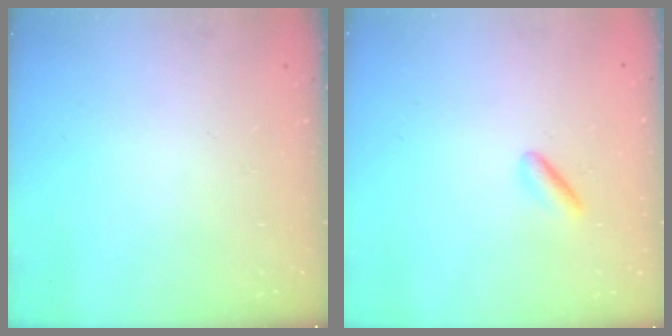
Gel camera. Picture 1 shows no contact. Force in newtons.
{"total": 3.3, "press": 3.1, "slide": 1.0}